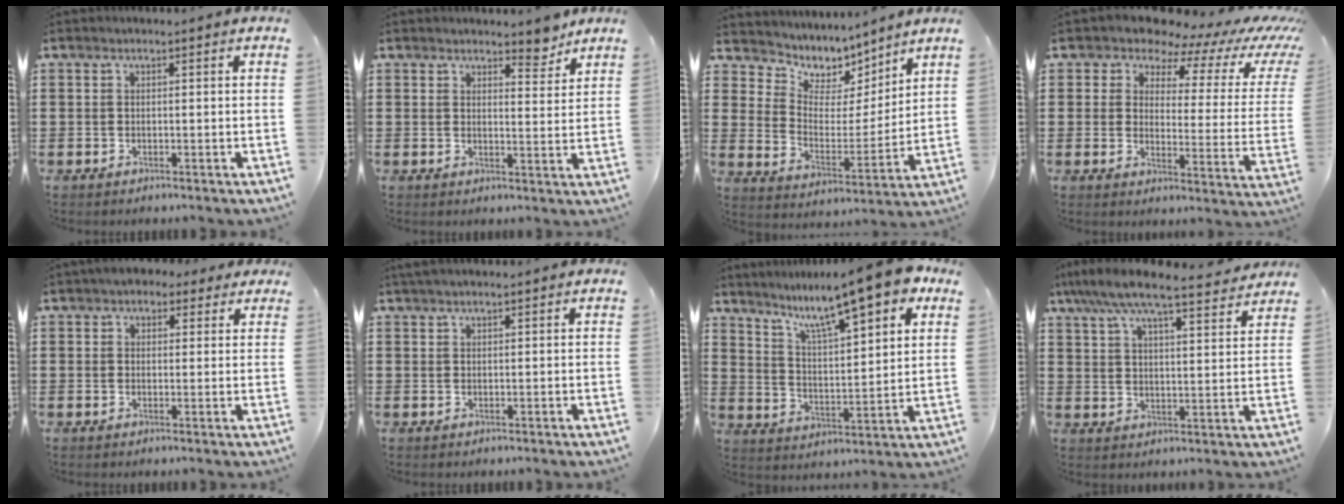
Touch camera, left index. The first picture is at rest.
{"total": 4.6, "force": [4.1, 1.3, 1.5], "torque": [-0.023, -0.014, 0.072]}
{"total": 6.3, "force": [5.6, 2.9, 0.0], "torque": [-0.045, -0.048, 0.099]}
{"total": 7.7, "force": [6.5, 2.8, 3.0], "torque": [-0.063, -0.051, 0.107]}
{"total": 2.7, "force": [1.6, 1.9, 1.1], "torque": [-0.022, 0.008, 0.026]}
{"total": 1.1, "force": [1.0, 0.1, 0.5], "torque": [-0.011, 0.002, 0.019]}
{"total": 11.5, "force": [8.9, 1.6, 7.1], "torque": [-0.144, -0.046, 0.144]}
{"total": 7.8, "force": [6.9, 0.8, 3.6], "torque": [-0.097, -0.032, 0.119]}